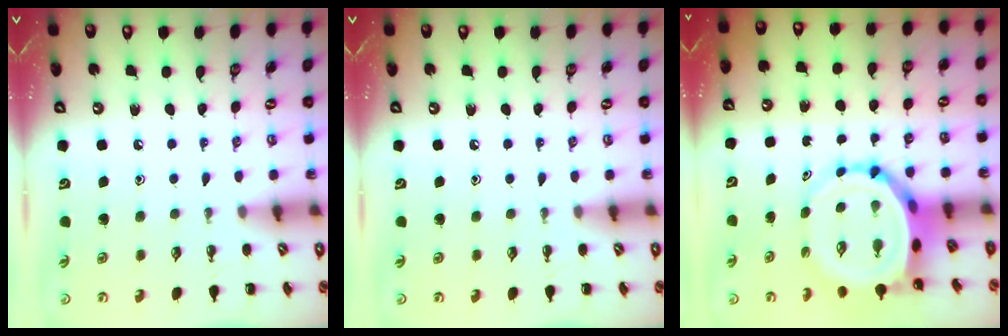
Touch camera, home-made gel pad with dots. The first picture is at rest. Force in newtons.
{"total": 0.0}
{"total": 6.6, "press": 6.3, "slide": 2.2}